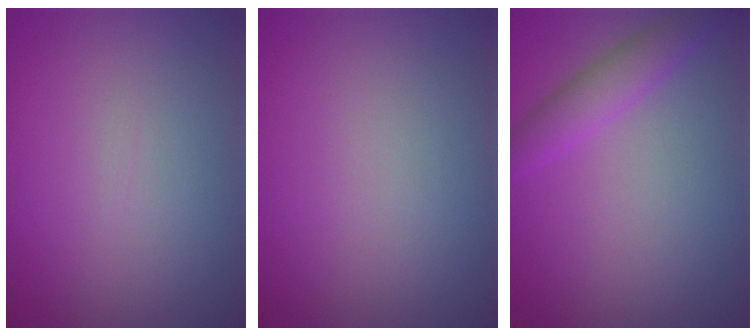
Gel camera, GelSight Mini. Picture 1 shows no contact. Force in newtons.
{"total": 0.0}
{"total": 2.9, "press": 2.9, "slide": 0.1}